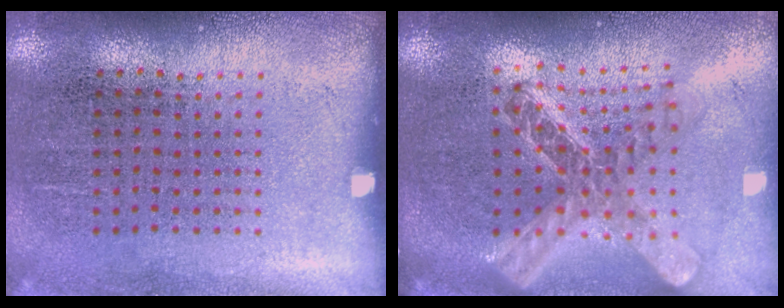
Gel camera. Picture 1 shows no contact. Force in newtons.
{"total": 2.4, "press": 1.9, "slide": 1.4}